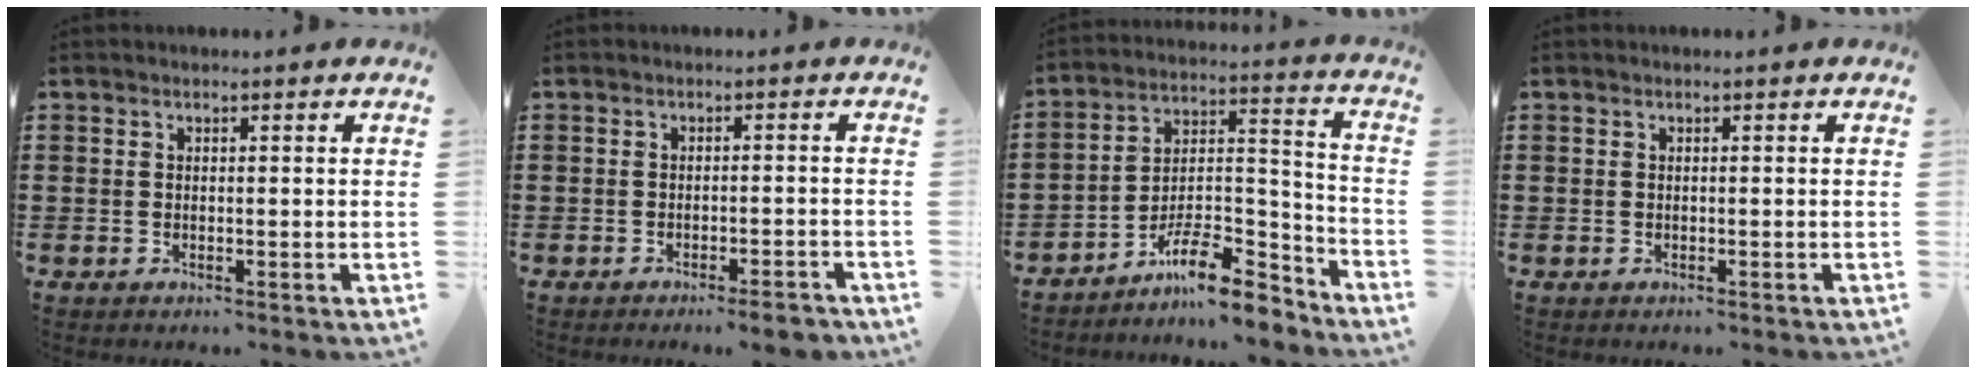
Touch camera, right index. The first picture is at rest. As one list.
[{"total": 2.9, "force": [-2.4, -0.1, 1.7], "torque": [-0.027, -0.003, -0.044]}, {"total": 10.8, "force": [-9.1, 2.4, 5.3], "torque": [-0.081, 0.024, -0.173]}, {"total": 0.0}]